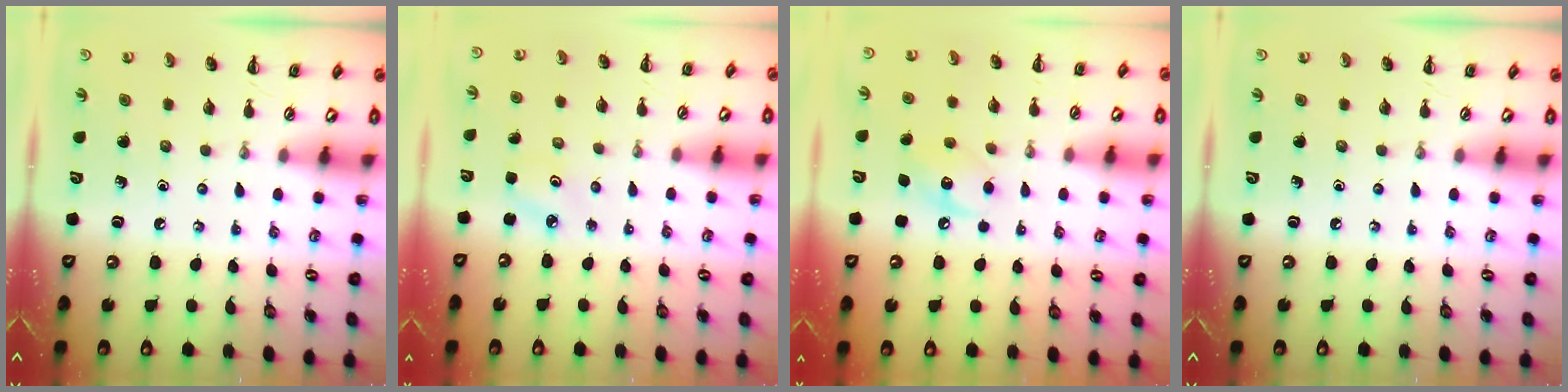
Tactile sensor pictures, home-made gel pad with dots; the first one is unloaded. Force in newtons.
{"total": 2.7, "press": 2.6, "slide": 0.8}
{"total": 8.3, "press": 8.3, "slide": 0.7}
{"total": 0.0}